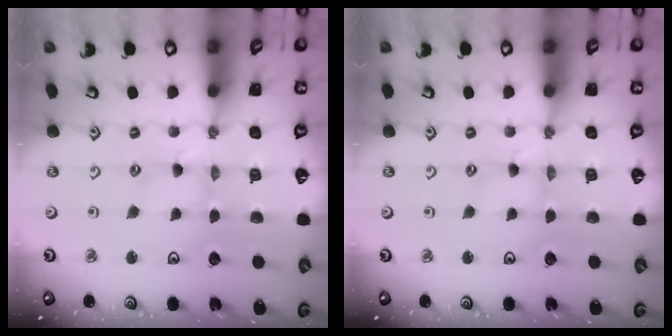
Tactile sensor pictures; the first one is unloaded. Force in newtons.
{"total": 0.0}